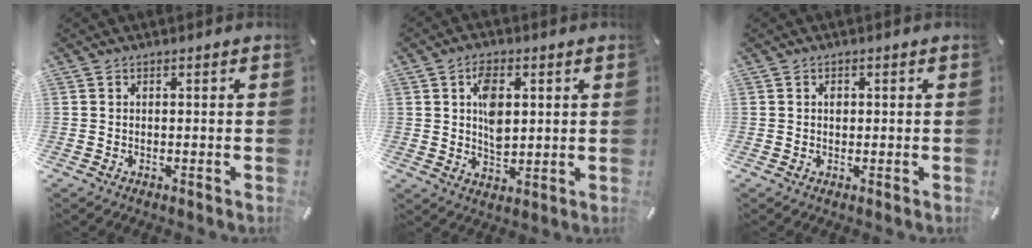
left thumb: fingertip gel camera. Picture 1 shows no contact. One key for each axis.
{"total": 7.5, "fx": 1.9, "fy": 4.6, "fz": 5.6, "tx": -0.088, "ty": -0.004, "tz": 0.029}
{"total": 1.1, "fx": 0.2, "fy": 0.9, "fz": 0.6, "tx": -0.006, "ty": -0.001, "tz": 0.001}